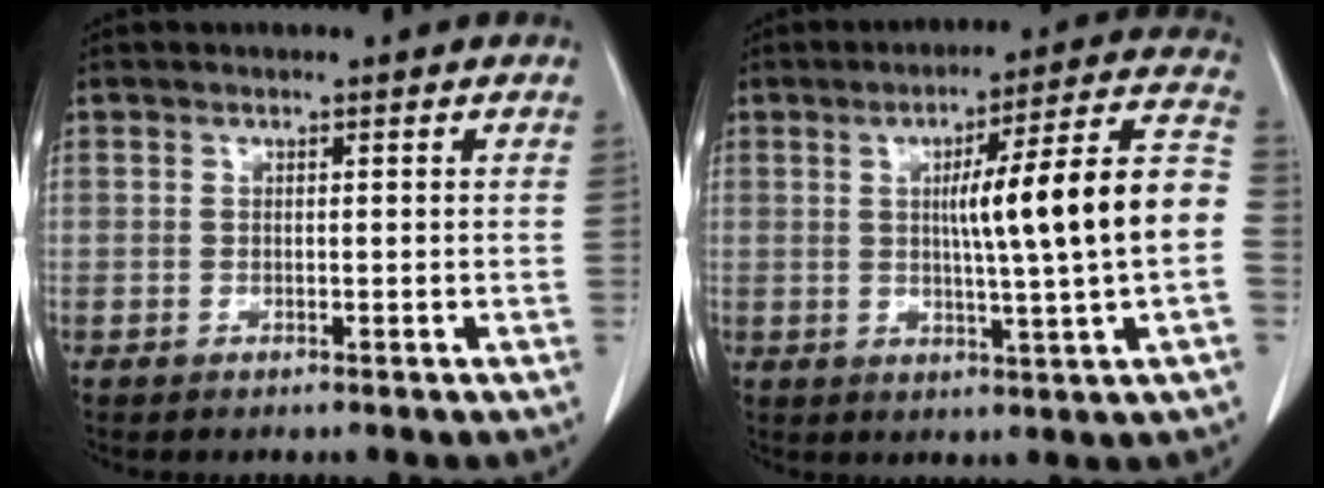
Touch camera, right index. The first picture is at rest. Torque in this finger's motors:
{"motor_torque": [1.81, 0.19, 0.54, 0.19]}